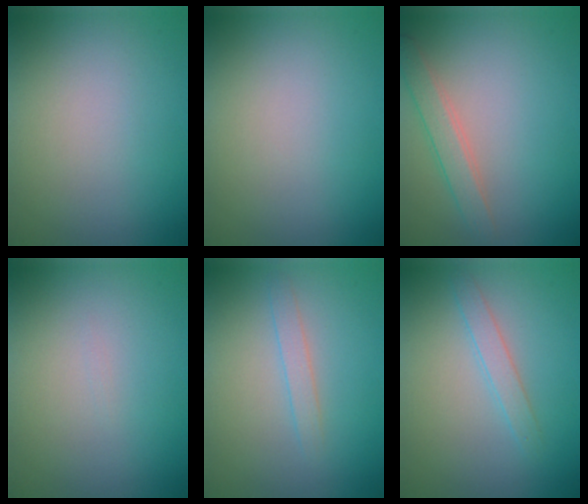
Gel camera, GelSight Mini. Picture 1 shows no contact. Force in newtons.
{"total": 0.0}
{"total": 2.4, "press": 2.4, "slide": 0.1}
{"total": 0.0}
{"total": 1.3, "press": 1.3, "slide": 0.0}
{"total": 1.6, "press": 1.6, "slide": 0.2}